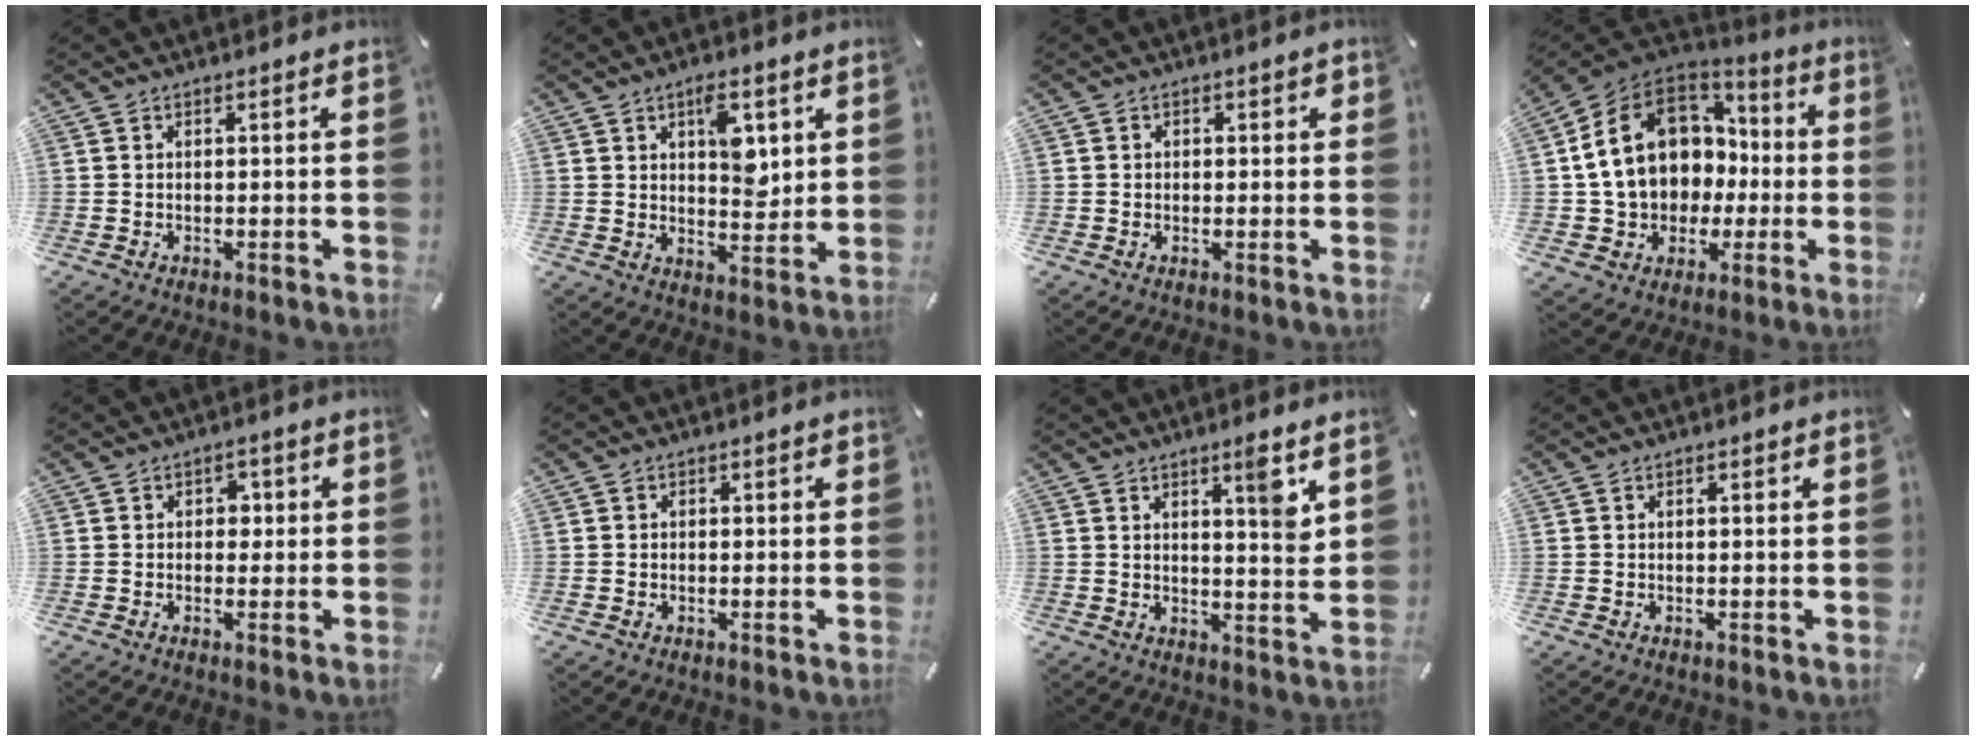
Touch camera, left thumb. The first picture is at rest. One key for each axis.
{"total": 9.0, "fx": 3.4, "fy": 5.0, "fz": 6.6, "tx": -0.082, "ty": -0.017, "tz": 0.053}
{"total": 1.3, "fx": -0.1, "fy": 1.2, "fz": 0.5, "tx": -0.001, "ty": 0.003, "tz": -0.006}
{"total": 15.8, "fx": 1.5, "fy": 13.6, "fz": 8.0, "tx": -0.171, "ty": -0.001, "tz": 0.038}
{"total": 2.5, "fx": 0.0, "fy": 2.1, "fz": 1.4, "tx": -0.014, "ty": 0.001, "tz": -0.008}
{"total": 0.9, "fx": -0.1, "fy": 0.9, "fz": 0.1, "tx": -0.002, "ty": 0.006, "tz": -0.004}
{"total": 6.9, "fx": 4.0, "fy": 0.9, "fz": 5.5, "tx": -0.068, "ty": -0.031, "tz": 0.056}
{"total": 0.6, "fx": 0.2, "fy": 0.2, "fz": 0.5, "tx": -0.010, "ty": 0.000, "tz": 0.004}